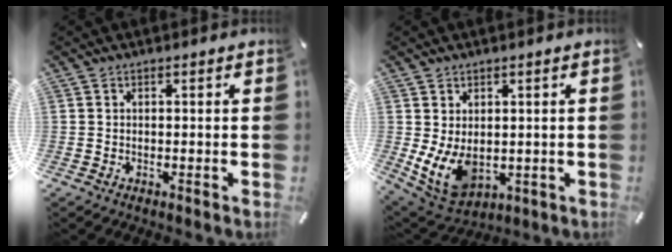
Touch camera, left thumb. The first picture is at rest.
{"total": 8.5, "force": [0.3, 6.4, 5.6], "torque": [-0.112, -0.011, 0.011]}